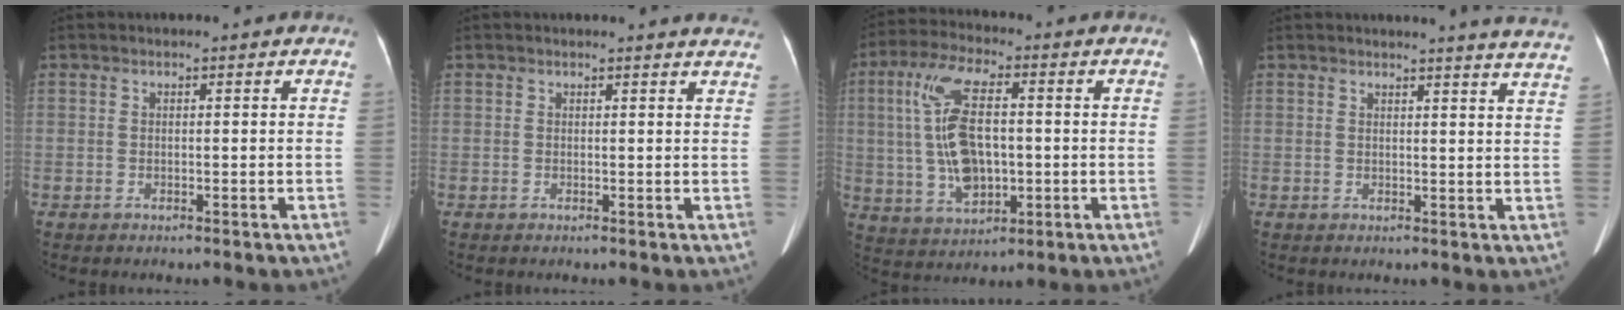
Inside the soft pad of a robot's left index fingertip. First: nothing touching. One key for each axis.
{"total": 4.5, "fx": 4.4, "fy": 0.3, "fz": 0.8, "tx": -0.007, "ty": -0.011, "tz": 0.023}
{"total": 12.2, "fx": 0.5, "fy": 5.2, "fz": 11.0, "tx": -0.237, "ty": 0.011, "tz": 0.019}
{"total": 11.9, "fx": 11.4, "fy": -0.7, "fz": 3.5, "tx": -0.034, "ty": -0.065, "tz": 0.101}